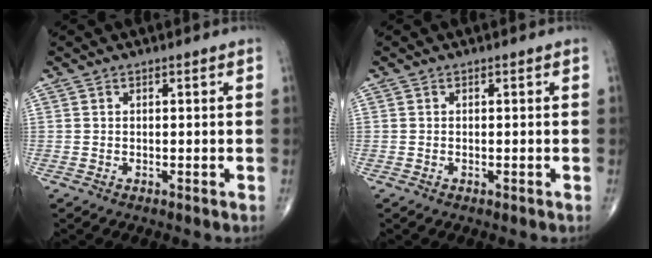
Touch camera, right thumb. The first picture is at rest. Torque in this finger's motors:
{"motor_torque": [-0.04, -0.14, -0.31, -0.27, -0.08]}